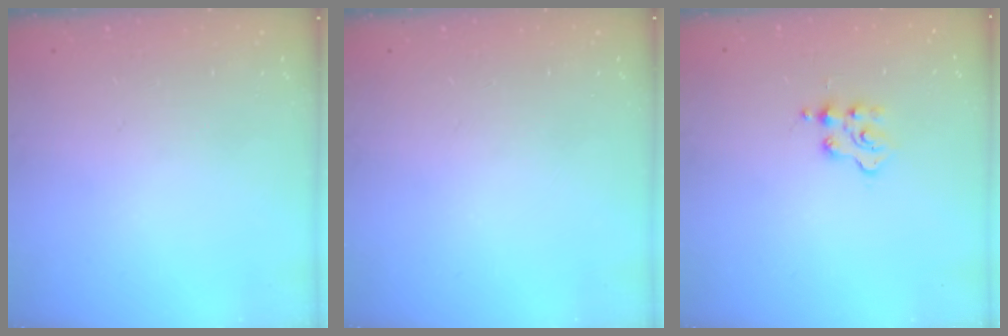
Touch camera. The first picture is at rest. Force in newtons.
{"total": 0.0}
{"total": 2.7, "press": 2.7, "slide": 0.3}